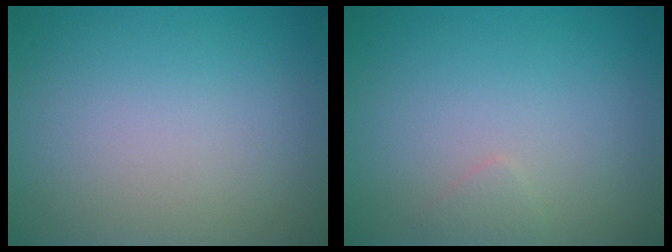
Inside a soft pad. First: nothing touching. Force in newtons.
{"total": 0.7, "press": 0.7, "slide": 0.0}